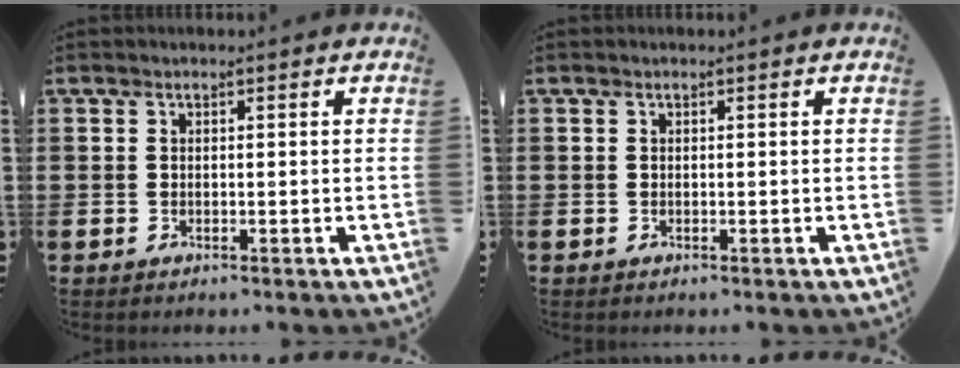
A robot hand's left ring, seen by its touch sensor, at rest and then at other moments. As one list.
[{"total": 0.0}]